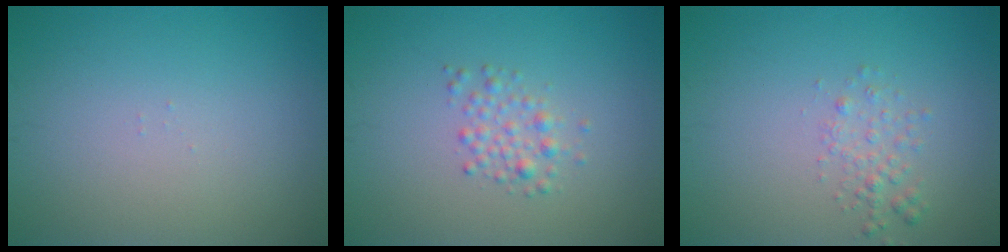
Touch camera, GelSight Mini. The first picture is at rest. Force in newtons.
{"total": 1.8, "press": 1.8, "slide": 0.0}
{"total": 1.6, "press": 1.6, "slide": 0.1}